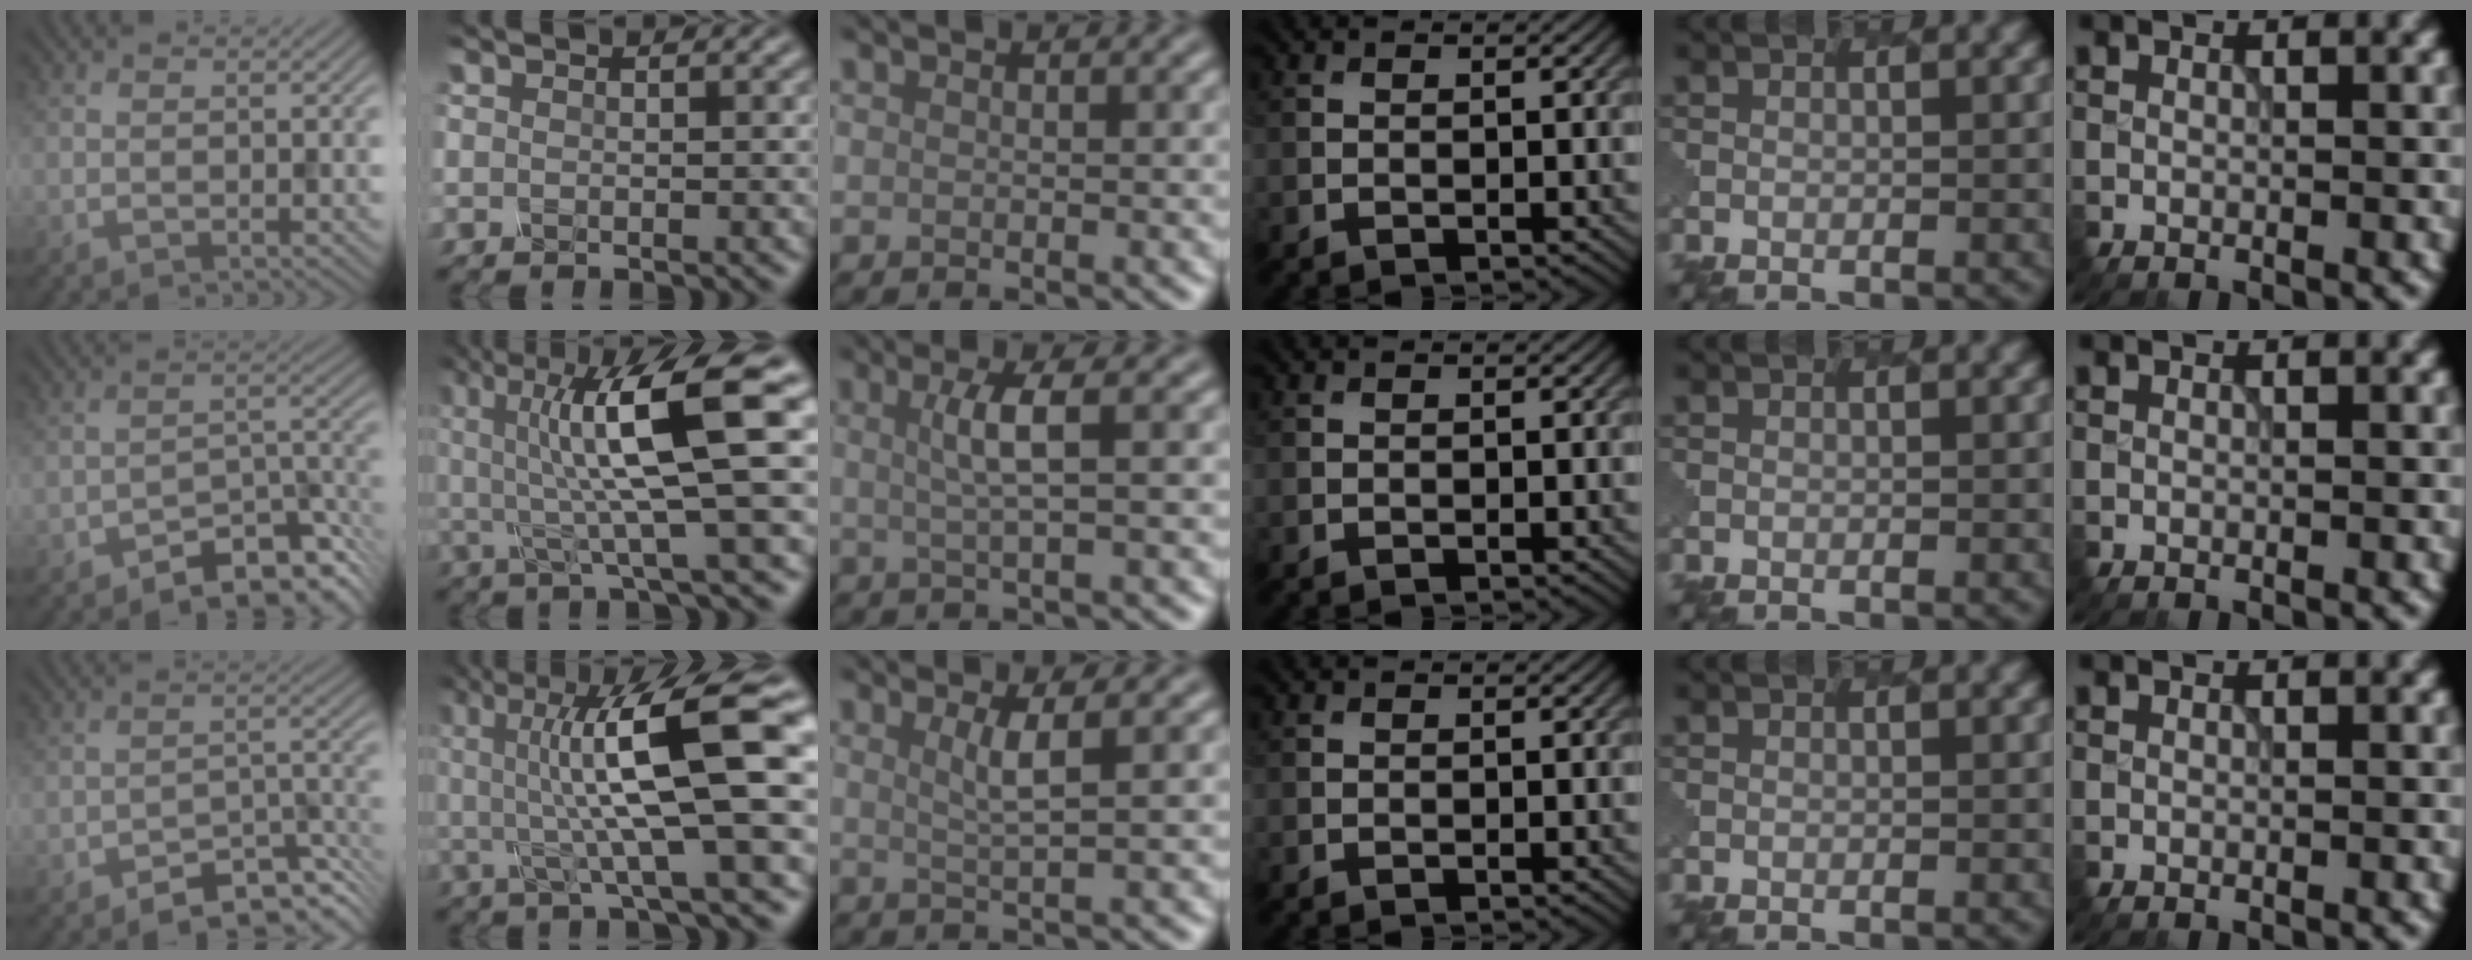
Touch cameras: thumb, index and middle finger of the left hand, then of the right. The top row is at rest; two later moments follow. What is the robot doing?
{"motion": "shake", "object": "salt shaker"}